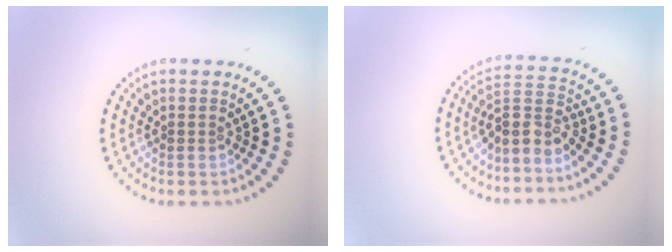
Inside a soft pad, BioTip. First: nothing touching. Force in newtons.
{"total": 3.2, "press": 2.5, "slide": 2.0}